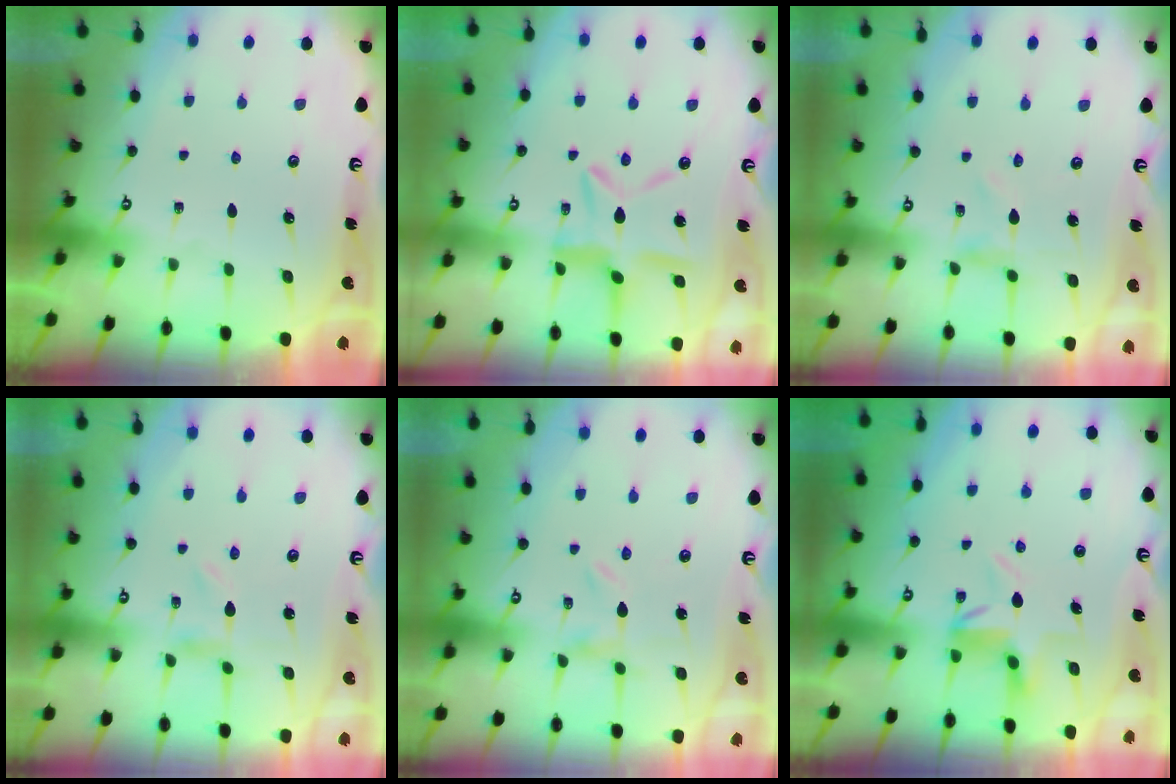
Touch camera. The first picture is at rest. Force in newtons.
{"total": 11.3, "press": 11.3, "slide": 1.2}
{"total": 0.0}
{"total": 0.0}
{"total": 0.0}
{"total": 3.9, "press": 3.9, "slide": 0.4}